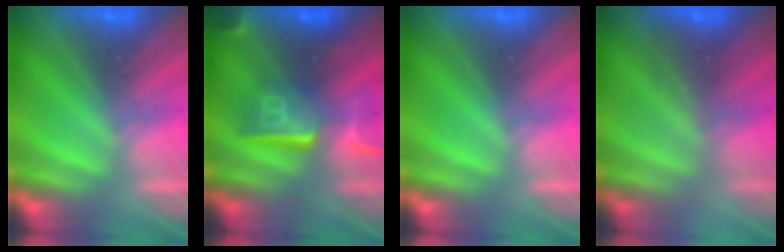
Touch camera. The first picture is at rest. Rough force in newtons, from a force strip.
{"total": 7.3}
{"total": 0.0}
{"total": 2.1}